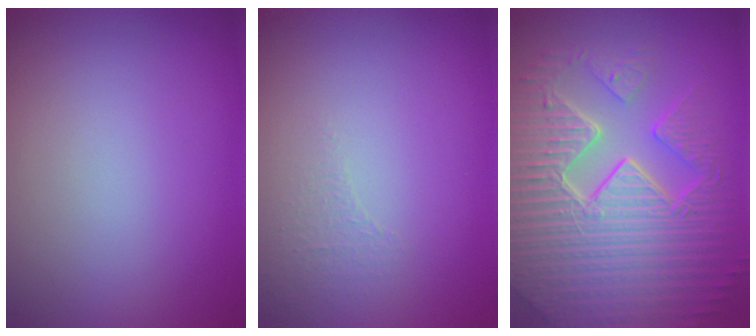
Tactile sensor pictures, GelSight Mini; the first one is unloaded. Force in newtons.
{"total": 0.8, "press": 0.4, "slide": 0.7}
{"total": 11.0, "press": 7.1, "slide": 8.4}